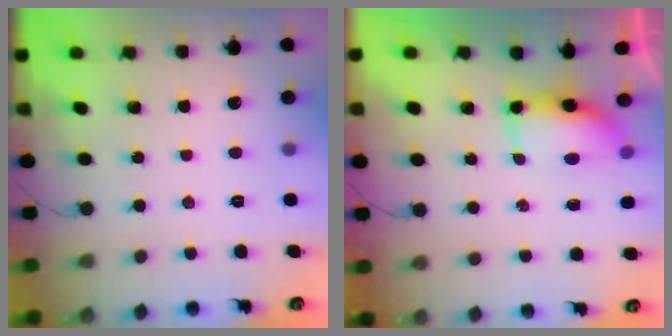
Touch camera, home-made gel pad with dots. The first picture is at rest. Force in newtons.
{"total": 7.2, "press": 7.0, "slide": 1.8}